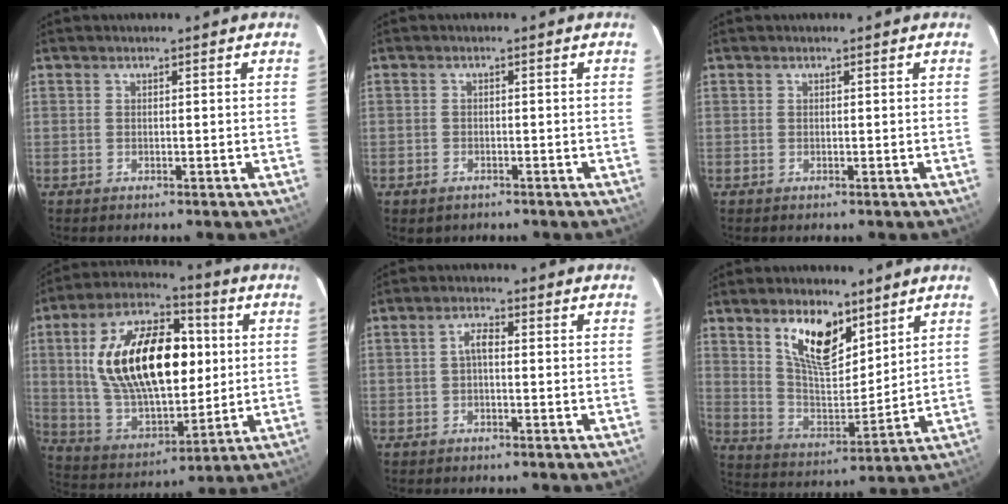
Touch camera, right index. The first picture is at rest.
{"total": 2.0, "force": [-1.2, 1.5, 0.6], "torque": [-0.015, 0.000, -0.017]}
{"total": 0.0}
{"total": 24.8, "force": [4.0, 13.2, 20.6], "torque": [-0.388, 0.027, 0.083]}
{"total": 2.2, "force": [-0.3, 0.9, 2.0], "torque": [-0.042, 0.011, -0.005]}
{"total": 12.8, "force": [7.6, 5.6, 8.6], "torque": [-0.151, 0.001, 0.147]}